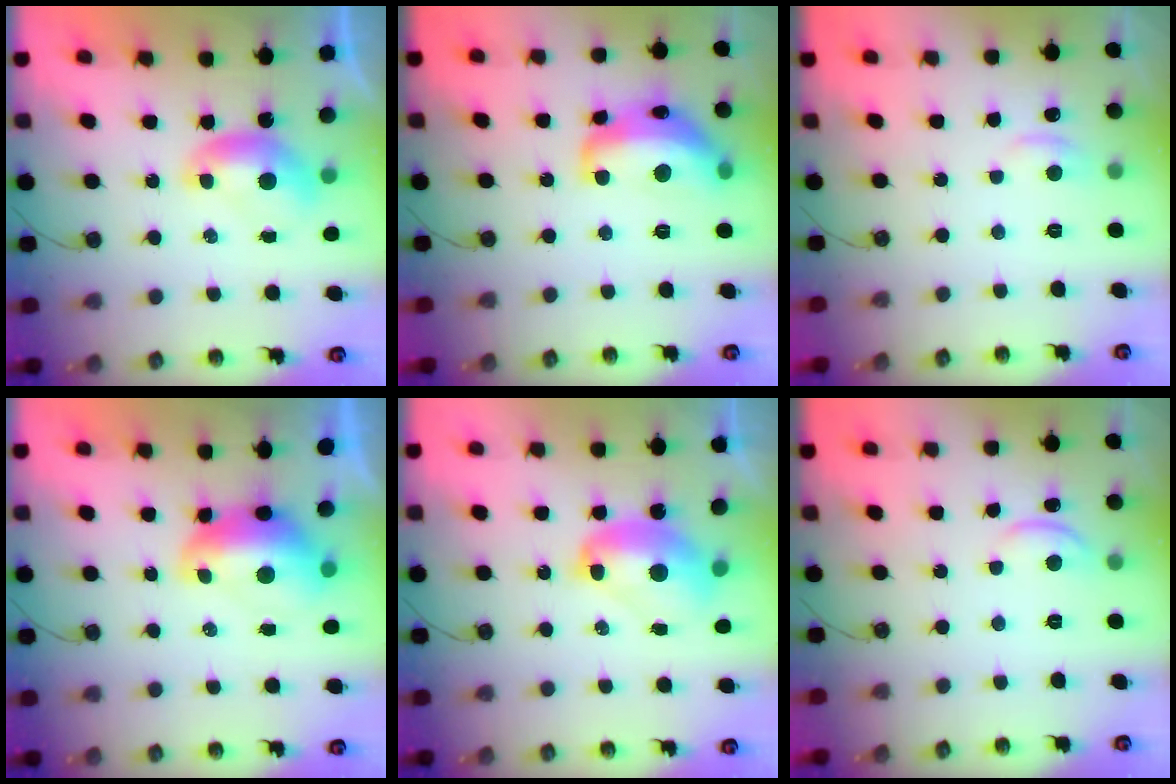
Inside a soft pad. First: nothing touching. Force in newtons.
{"total": 10.2, "press": 10.2, "slide": 1.1}
{"total": 1.2, "press": 0.7, "slide": 0.9}
{"total": 2.9, "press": 2.8, "slide": 0.7}
{"total": 4.4, "press": 4.4, "slide": 0.4}
{"total": 0.7, "press": 0.6, "slide": 0.3}